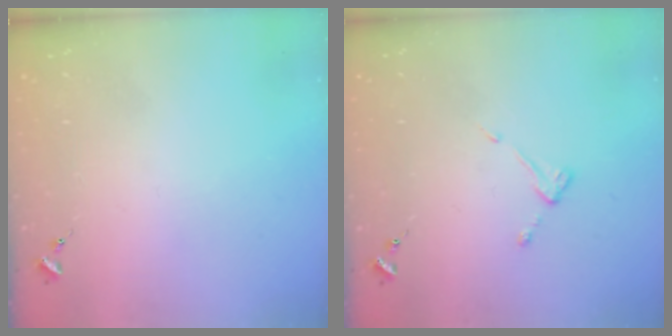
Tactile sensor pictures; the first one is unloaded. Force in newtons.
{"total": 3.8, "press": 3.8, "slide": 0.4}